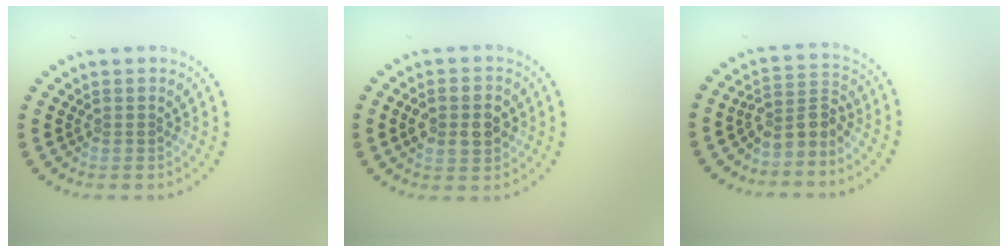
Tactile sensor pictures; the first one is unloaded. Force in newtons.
{"total": 3.7, "press": 3.7, "slide": 0.1}
{"total": 2.8, "press": 2.0, "slide": 2.0}